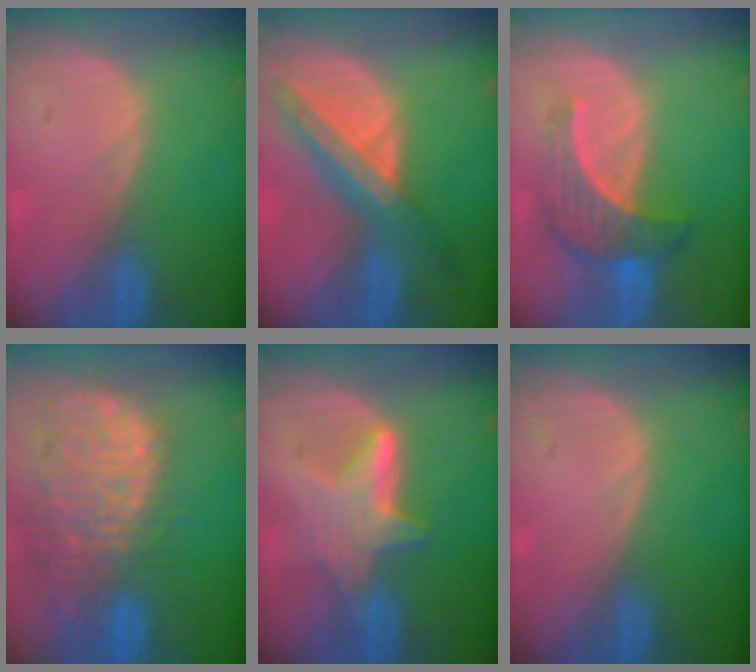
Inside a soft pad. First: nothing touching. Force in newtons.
{"total": 8.4, "press": 7.4, "slide": 4.0}
{"total": 7.4, "press": 6.8, "slide": 2.8}
{"total": 14.4, "press": 11.8, "slide": 8.3}
{"total": 6.2, "press": 6.1, "slide": 1.3}
{"total": 0.0}